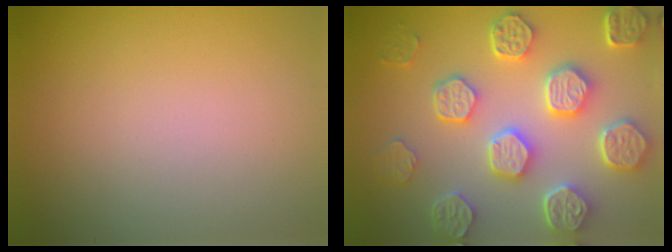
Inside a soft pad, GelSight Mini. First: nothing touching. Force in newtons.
{"total": 8.1, "press": 6.5, "slide": 4.8}